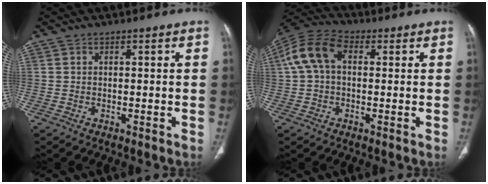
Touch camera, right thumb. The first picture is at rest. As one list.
[{"total": 9.8, "force": [1.6, 6.4, 7.3], "torque": [-0.150, 0.035, 0.023]}]